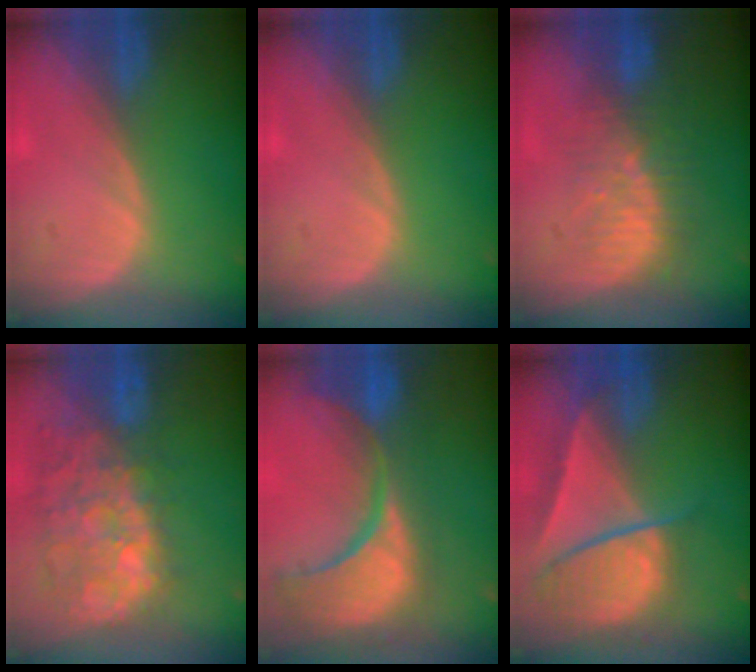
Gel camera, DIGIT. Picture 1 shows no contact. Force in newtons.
{"total": 0.0}
{"total": 8.4, "press": 7.8, "slide": 3.0}
{"total": 12.0, "press": 11.1, "slide": 4.7}
{"total": 15.1, "press": 12.0, "slide": 9.1}
{"total": 9.4, "press": 8.1, "slide": 4.7}